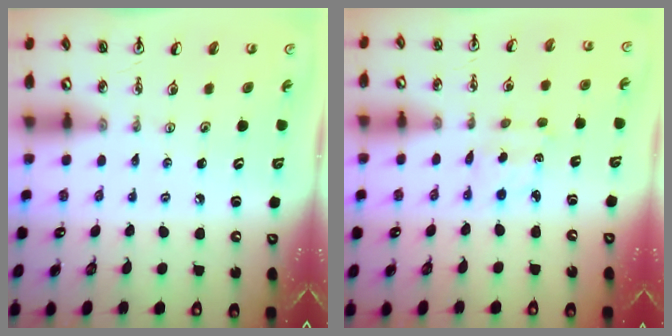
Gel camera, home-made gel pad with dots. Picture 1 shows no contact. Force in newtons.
{"total": 2.7, "press": 2.6, "slide": 0.6}